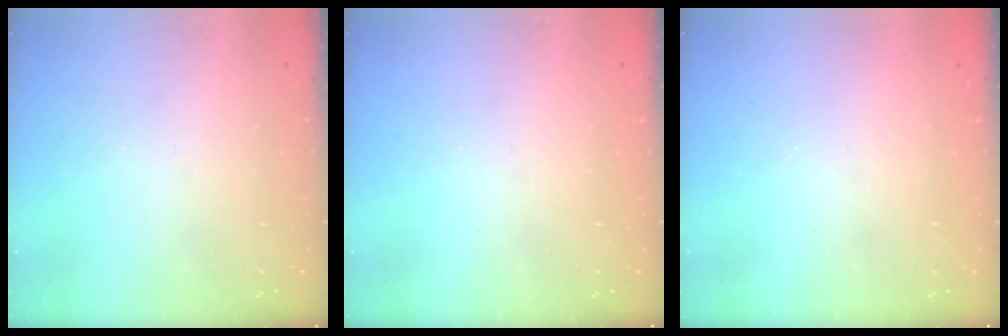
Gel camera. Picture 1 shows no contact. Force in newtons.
{"total": 0.0}
{"total": 0.0}